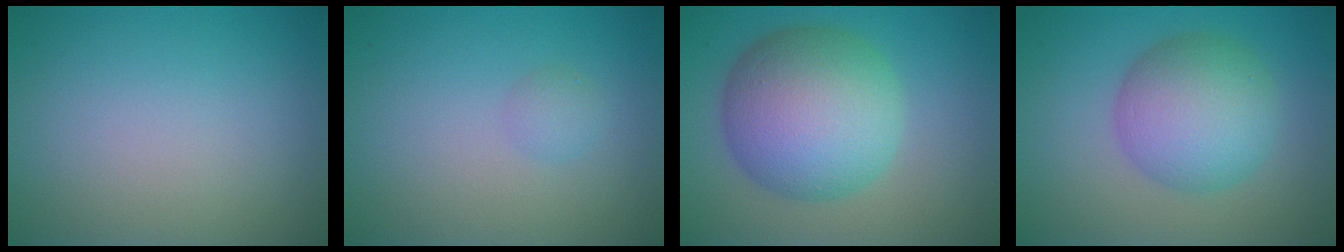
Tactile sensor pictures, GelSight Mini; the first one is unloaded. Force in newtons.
{"total": 1.1, "press": 1.1, "slide": 0.0}
{"total": 10.4, "press": 10.4, "slide": 0.3}
{"total": 6.9, "press": 6.9, "slide": 0.1}